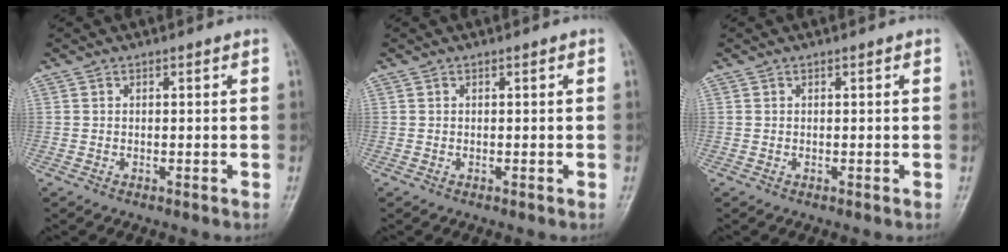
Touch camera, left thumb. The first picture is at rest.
{"total": 0.0}
{"total": 0.0}